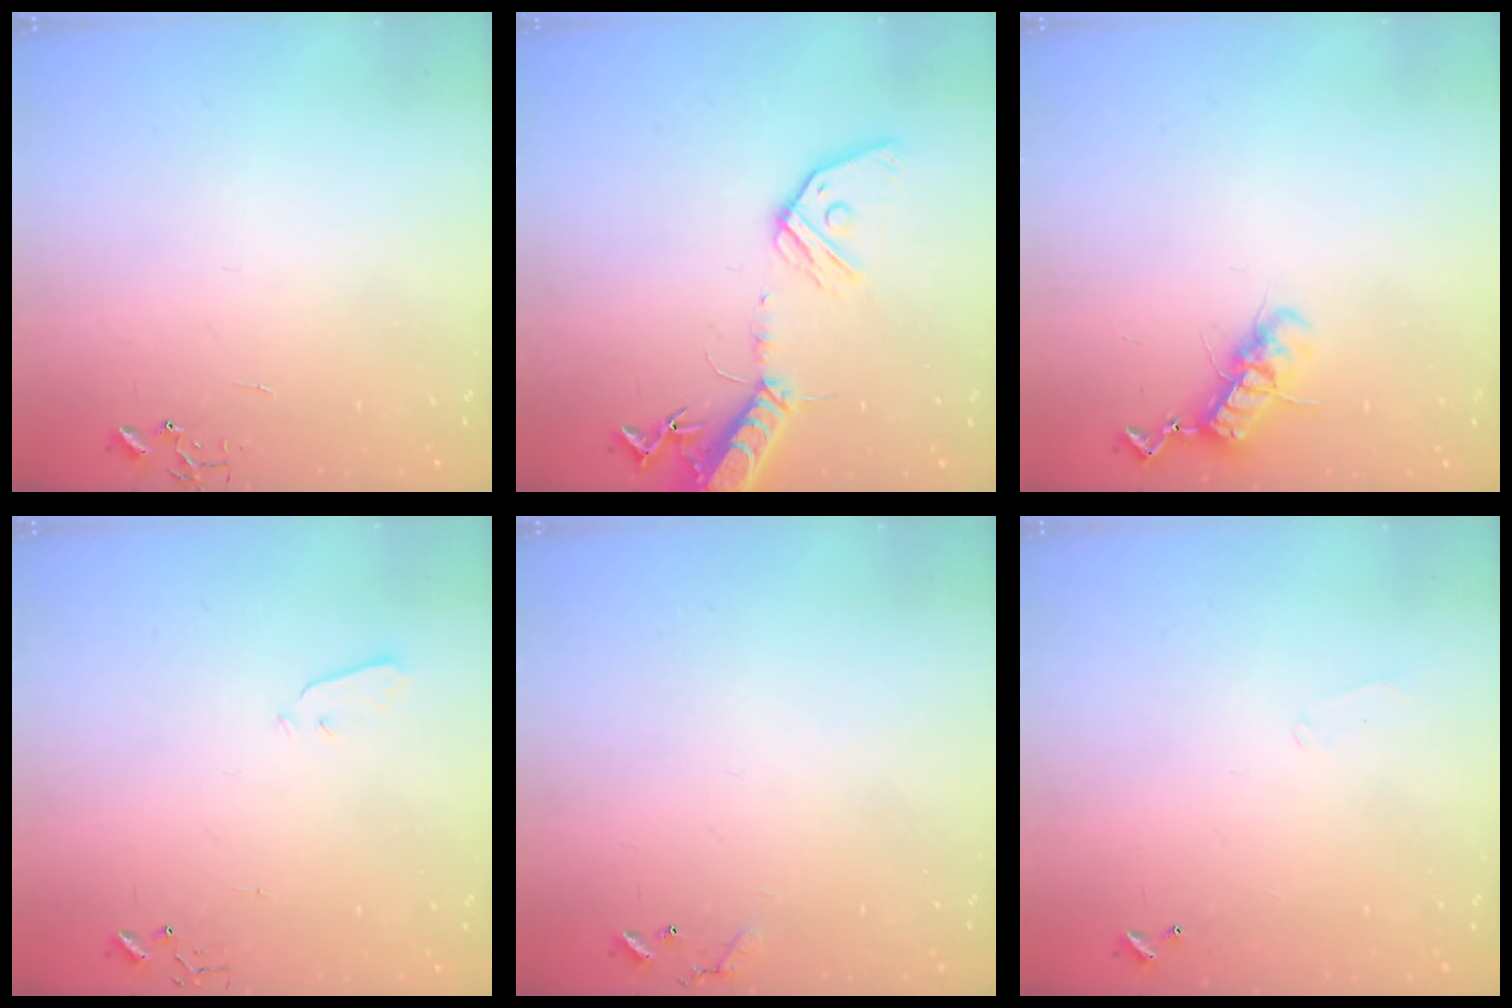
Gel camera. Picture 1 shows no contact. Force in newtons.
{"total": 16.0, "press": 15.7, "slide": 3.0}
{"total": 11.1, "press": 11.1, "slide": 0.3}
{"total": 3.5, "press": 3.5, "slide": 0.3}
{"total": 7.7, "press": 7.7, "slide": 0.5}
{"total": 5.0, "press": 5.0, "slide": 0.9}